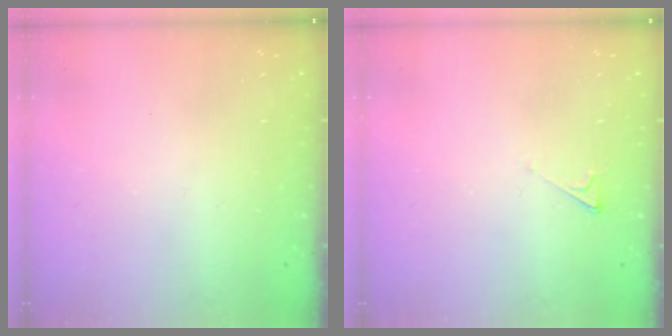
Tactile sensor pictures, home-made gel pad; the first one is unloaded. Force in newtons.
{"total": 2.8, "press": 2.7, "slide": 0.5}